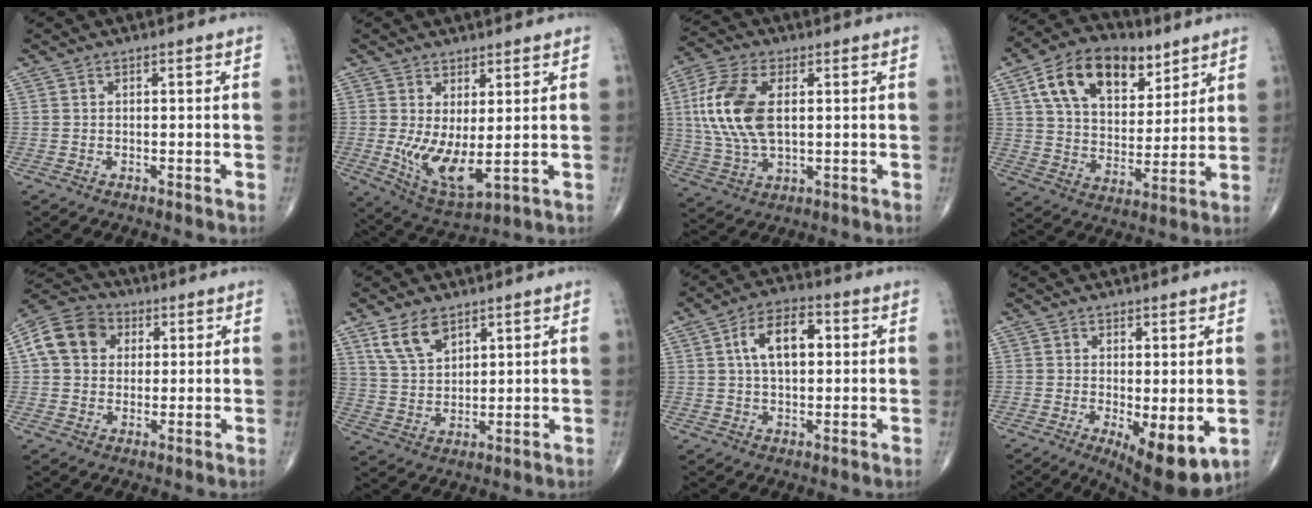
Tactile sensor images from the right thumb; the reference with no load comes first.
{"total": 9.3, "force": [0.1, 3.6, 8.5], "torque": [-0.156, -0.028, 0.019]}
{"total": 14.6, "force": [2.3, 7.7, 12.2], "torque": [-0.269, 0.001, 0.047]}
{"total": 18.4, "force": [9.2, 11.0, 11.5], "torque": [-0.157, -0.023, 0.160]}
{"total": 10.8, "force": [2.6, 8.8, 5.8], "torque": [-0.092, 0.013, 0.035]}
{"total": 7.7, "force": [4.8, 4.2, 4.3], "torque": [-0.067, -0.022, 0.102]}
{"total": 9.7, "force": [2.0, 5.3, 7.8], "torque": [-0.123, 0.016, 0.028]}
{"total": 9.5, "force": [-2.0, 3.4, 8.6], "torque": [-0.120, -0.025, -0.022]}